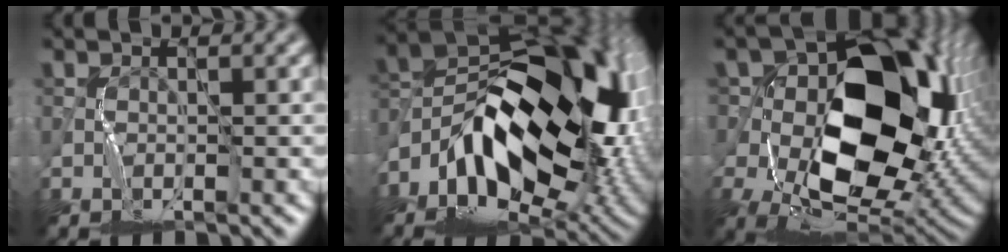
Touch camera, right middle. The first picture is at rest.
{"total": 15.4, "force": [-3.4, 9.1, 12.0], "torque": [-0.199, 0.015, -0.068]}
{"total": 17.7, "force": [-0.3, 12.0, 13.1], "torque": [-0.178, -0.013, 0.020]}